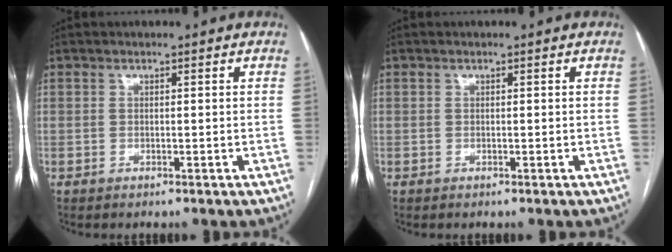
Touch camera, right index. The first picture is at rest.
{"total": 0.0}